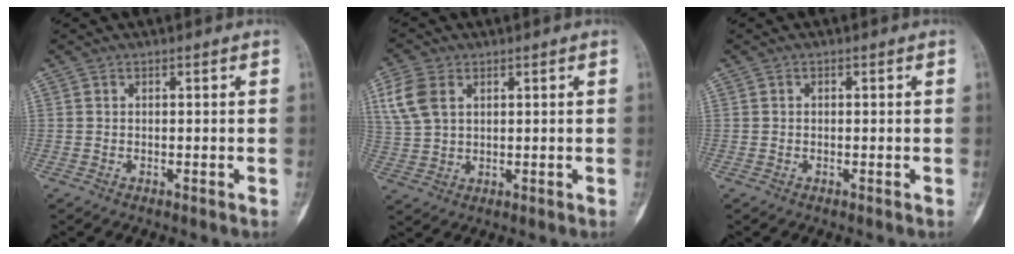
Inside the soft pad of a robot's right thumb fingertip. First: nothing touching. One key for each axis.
{"total": 7.4, "fx": 2.9, "fy": 4.8, "fz": 4.8, "tx": -0.106, "ty": 0.001, "tz": 0.062}
{"total": 0.0}